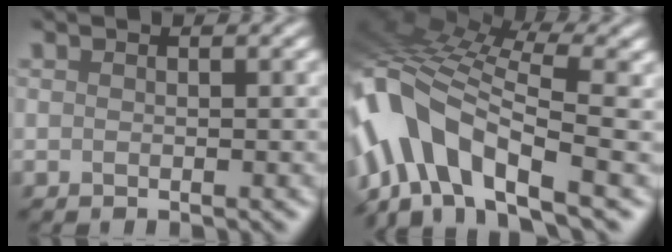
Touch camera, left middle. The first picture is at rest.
{"total": 10.8, "force": [-3.3, 5.1, 8.9], "torque": [-0.184, 0.017, -0.065]}